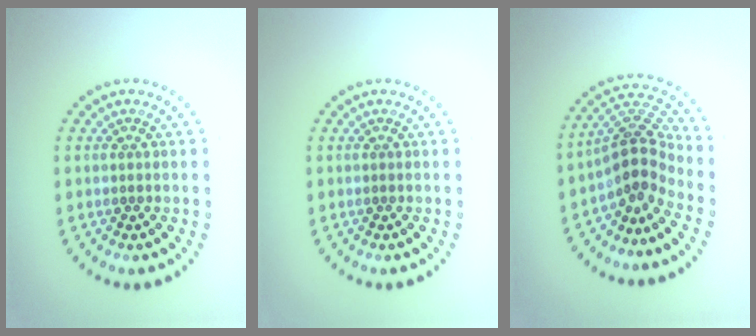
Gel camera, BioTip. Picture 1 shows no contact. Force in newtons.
{"total": 0.0}
{"total": 4.1, "press": 2.9, "slide": 2.8}